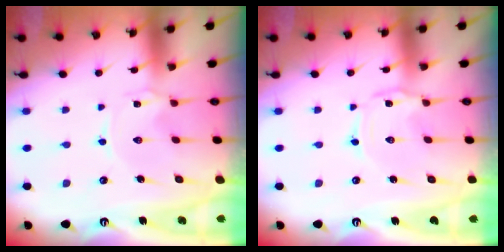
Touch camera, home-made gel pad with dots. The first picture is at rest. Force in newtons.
{"total": 1.7, "press": 1.7, "slide": 0.2}